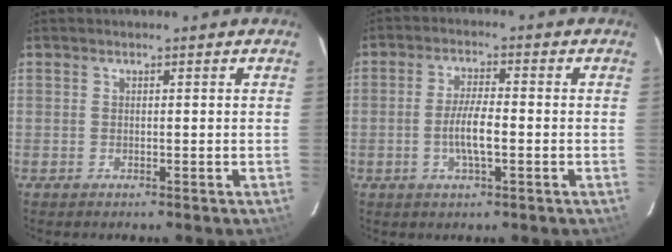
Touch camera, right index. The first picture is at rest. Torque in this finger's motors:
{"motor_torque": [0.86, -0.37, 0.49, 0.10]}